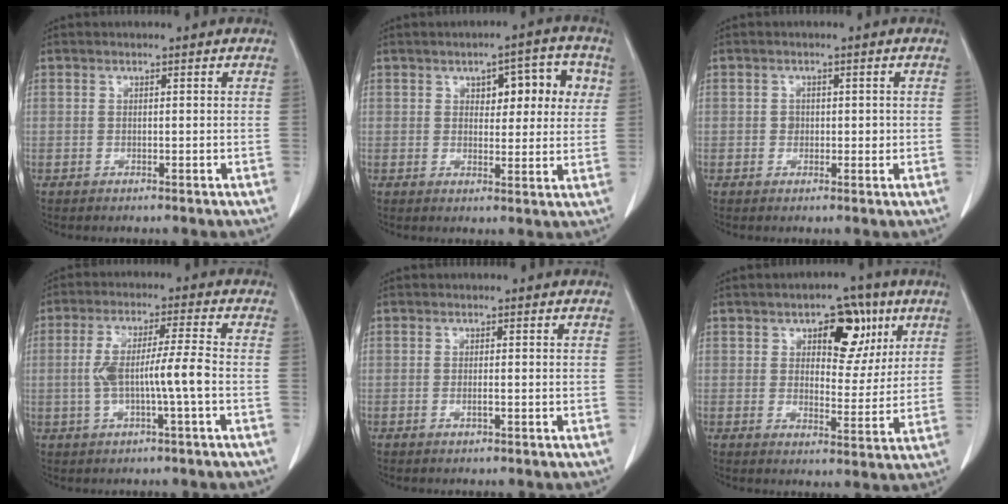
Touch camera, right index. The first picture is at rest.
{"total": 8.0, "force": [2.7, 3.5, 6.6], "torque": [-0.070, 0.021, 0.034]}
{"total": 1.7, "force": [0.0, 1.4, 1.0], "torque": [-0.015, 0.002, 0.001]}
{"total": 7.9, "force": [-1.3, 0.0, 7.8], "torque": [-0.153, 0.013, -0.022]}
{"total": 0.9, "force": [-0.3, 0.1, 0.9], "torque": [-0.021, -0.001, -0.005]}
{"total": 8.8, "force": [4.1, 4.8, 6.2], "torque": [-0.072, 0.015, 0.057]}